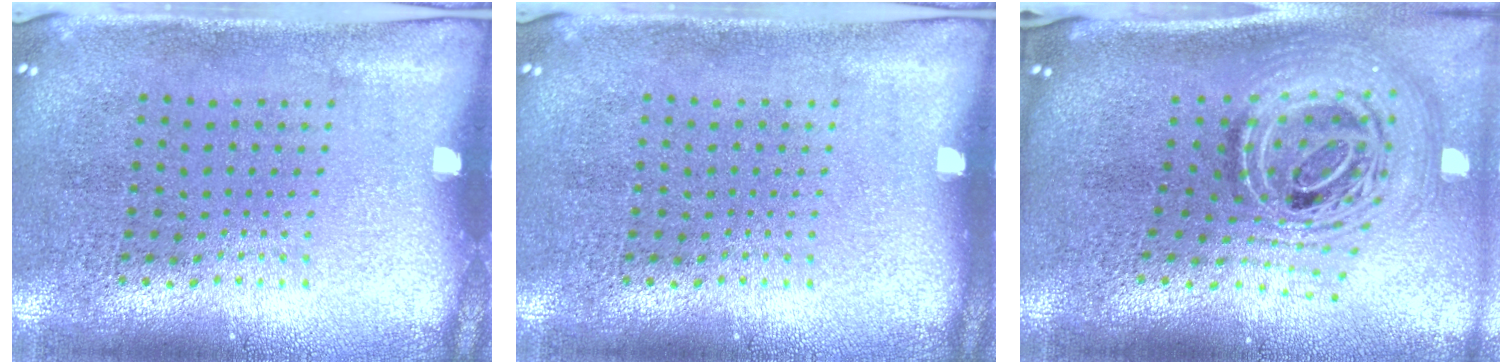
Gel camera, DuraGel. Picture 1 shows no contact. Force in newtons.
{"total": 0.0}
{"total": 3.0, "press": 2.0, "slide": 2.2}